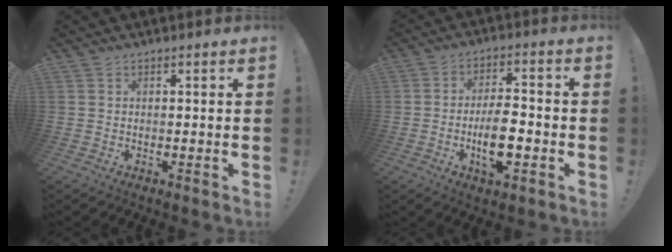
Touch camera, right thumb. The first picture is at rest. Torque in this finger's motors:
{"motor_torque": [2.11, 1.91, 0.16, -0.91, 0.25]}